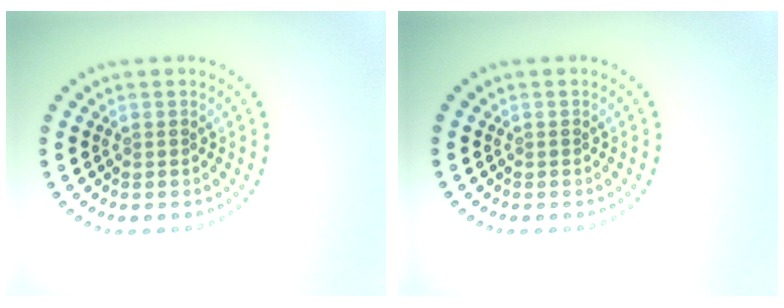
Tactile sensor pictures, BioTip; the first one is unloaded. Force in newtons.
{"total": 0.0}